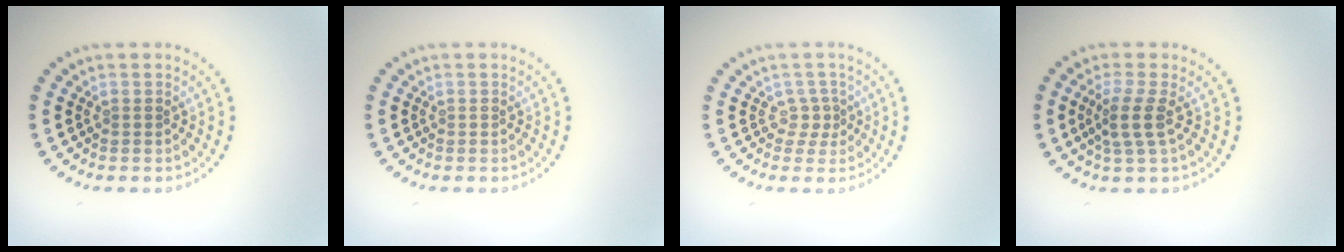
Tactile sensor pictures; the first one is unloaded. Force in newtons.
{"total": 0.0}
{"total": 1.4, "press": 0.9, "slide": 1.0}
{"total": 2.6, "press": 2.0, "slide": 1.6}